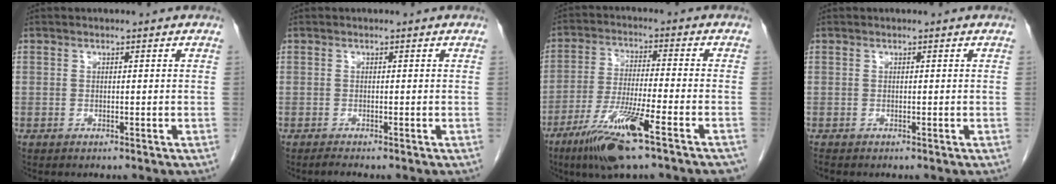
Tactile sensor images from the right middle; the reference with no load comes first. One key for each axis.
{"total": 0.8, "fx": -0.7, "fy": -0.3, "fz": 0.3, "tx": -0.010, "ty": -0.002, "tz": -0.015}
{"total": 14.4, "fx": -8.8, "fy": 0.8, "fz": 11.4, "tx": -0.193, "ty": -0.033, "tz": -0.153}
{"total": 0.0}